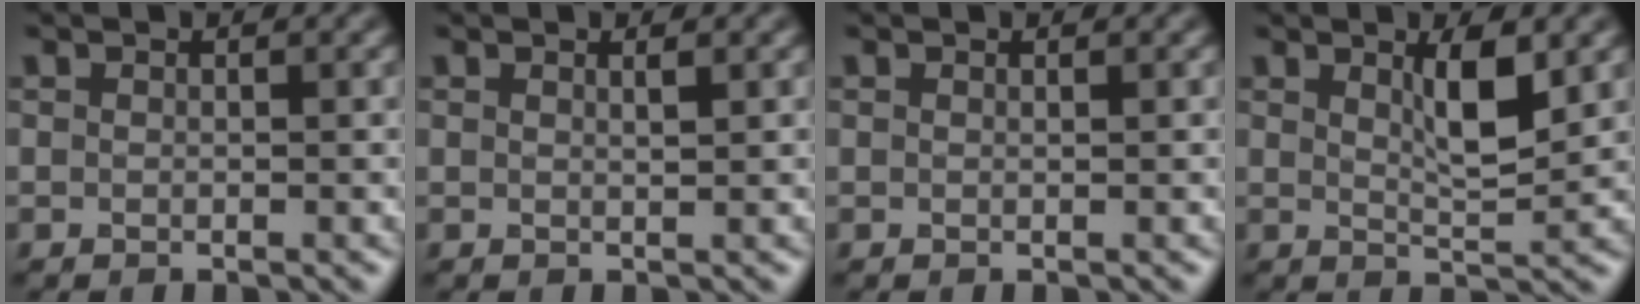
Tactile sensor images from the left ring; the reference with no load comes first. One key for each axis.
{"total": 0.9, "fx": 0.5, "fy": 0.3, "fz": 0.7, "tx": -0.005, "ty": 0.002, "tz": 0.006}
{"total": 0.0}
{"total": 3.5, "fx": 1.5, "fy": 0.8, "fz": 3.1, "tx": -0.052, "ty": -0.006, "tz": 0.026}